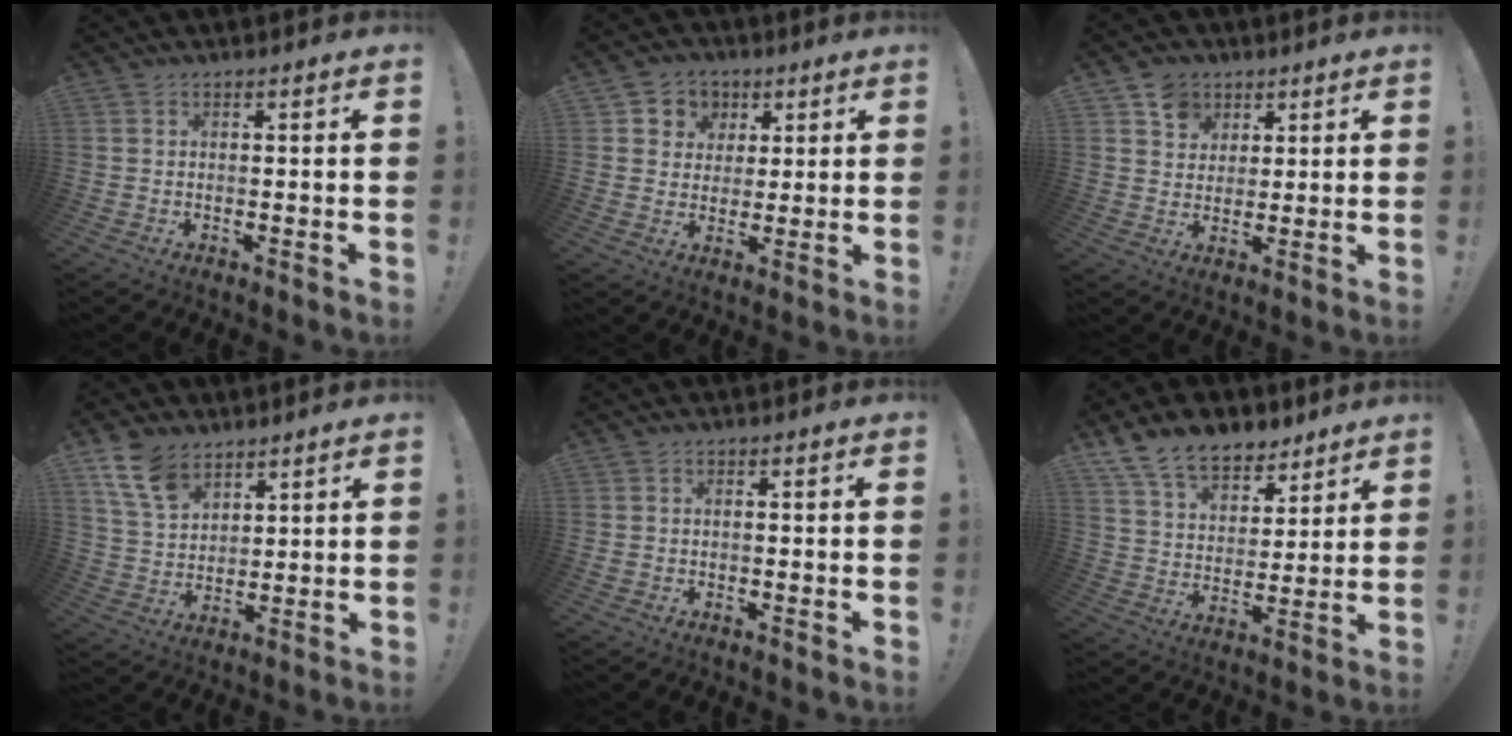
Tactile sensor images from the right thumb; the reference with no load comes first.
{"total": 6.8, "force": [1.7, 6.5, 0.9], "torque": [-0.010, -0.010, 0.035]}
{"total": 7.4, "force": [4.0, 6.0, 1.7], "torque": [-0.018, -0.024, 0.077]}
{"total": 11.4, "force": [7.3, 7.1, 5.2], "torque": [-0.096, -0.034, 0.143]}
{"total": 0.6, "force": [-0.5, 0.3, 0.2], "torque": [-0.004, 0.000, -0.008]}
{"total": 13.2, "force": [10.0, 7.4, 4.7], "torque": [-0.085, -0.068, 0.189]}